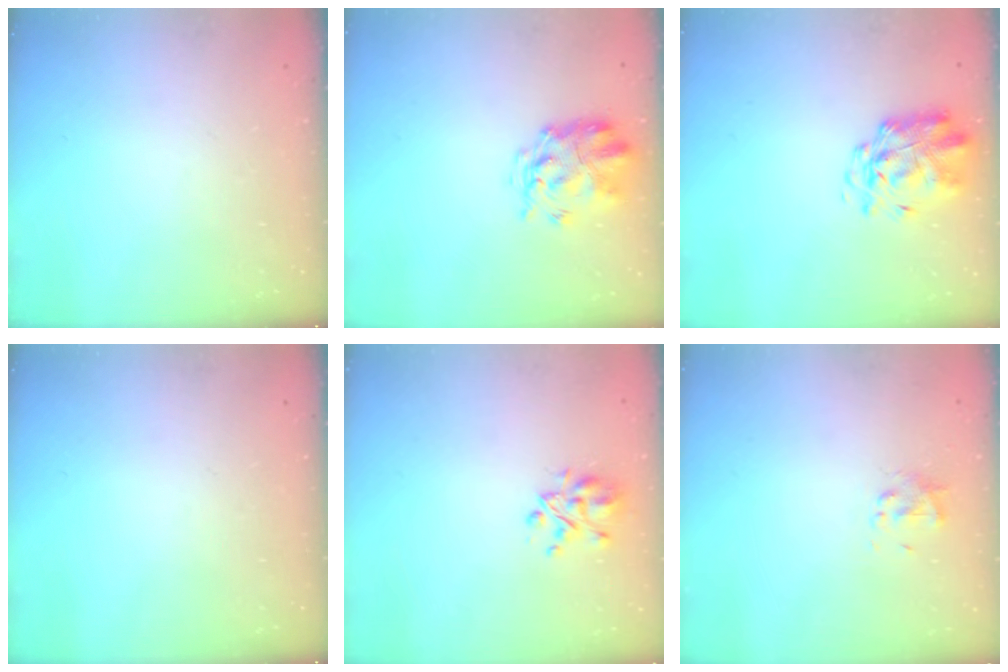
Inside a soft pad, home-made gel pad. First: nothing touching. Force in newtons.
{"total": 3.6, "press": 3.3, "slide": 1.5}
{"total": 2.9, "press": 2.8, "slide": 0.7}
{"total": 0.0}
{"total": 5.6, "press": 5.2, "slide": 1.9}
{"total": 2.8, "press": 2.7, "slide": 0.7}